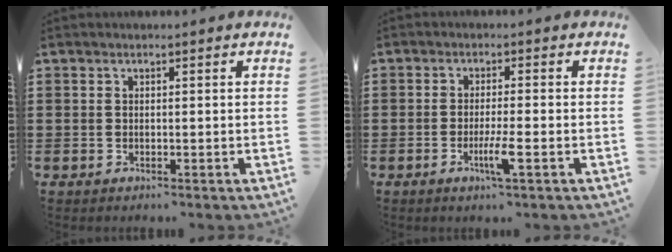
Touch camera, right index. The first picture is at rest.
{"total": 4.1, "force": [-1.7, 0.1, 3.7], "torque": [-0.069, -0.013, -0.031]}